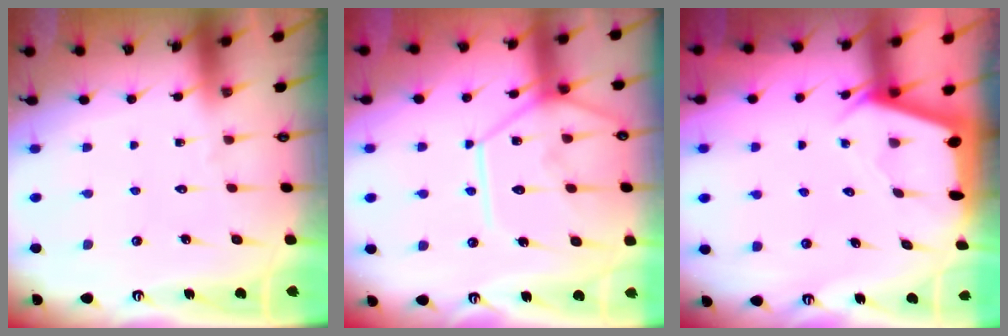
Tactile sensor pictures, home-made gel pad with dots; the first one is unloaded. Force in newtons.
{"total": 13.4, "press": 13.3, "slide": 1.5}
{"total": 2.5, "press": 2.4, "slide": 0.3}